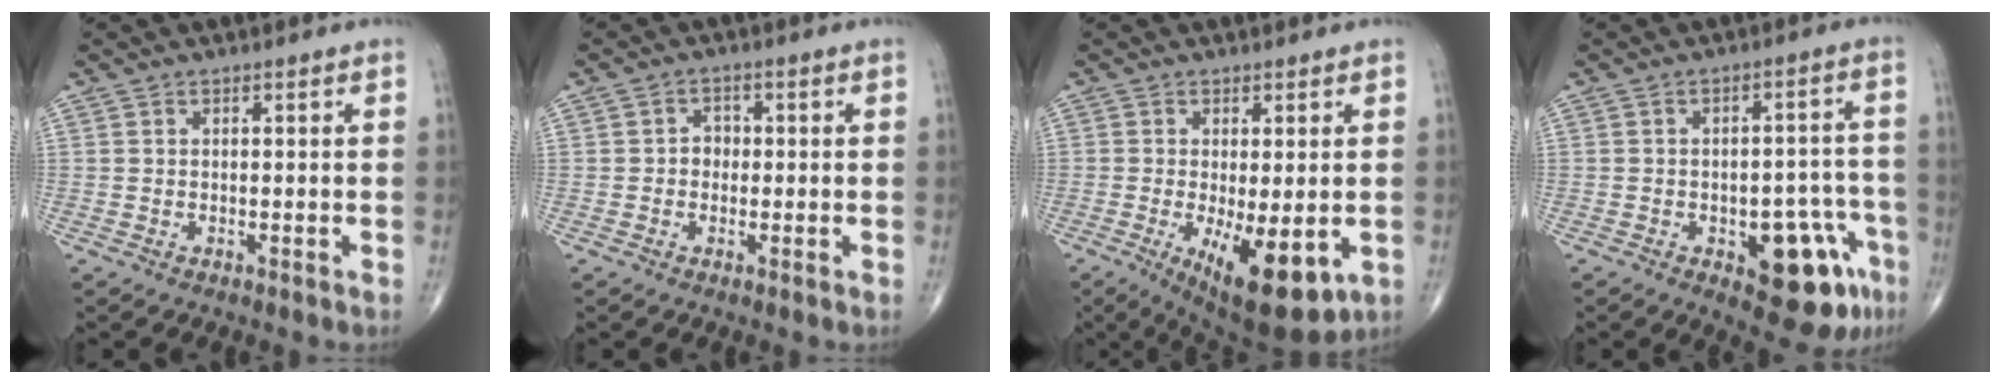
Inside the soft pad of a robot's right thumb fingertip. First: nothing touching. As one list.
[{"total": 2.4, "force": [-0.2, 2.1, 1.2], "torque": [0.001, 0.008, -0.010]}, {"total": 12.4, "force": [-3.6, 4.6, 11.0], "torque": [-0.161, -0.024, -0.038]}, {"total": 13.6, "force": [-6.0, 6.2, 10.5], "torque": [-0.092, 0.041, -0.066]}]